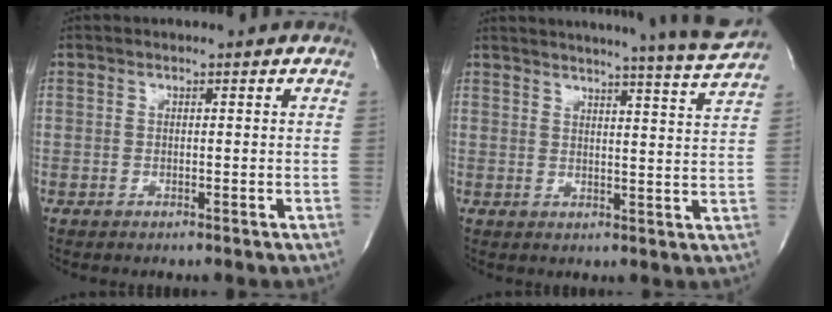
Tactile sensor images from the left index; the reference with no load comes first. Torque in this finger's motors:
{"motor_torque": [0.86, -1.27, 0.61, 0.13]}